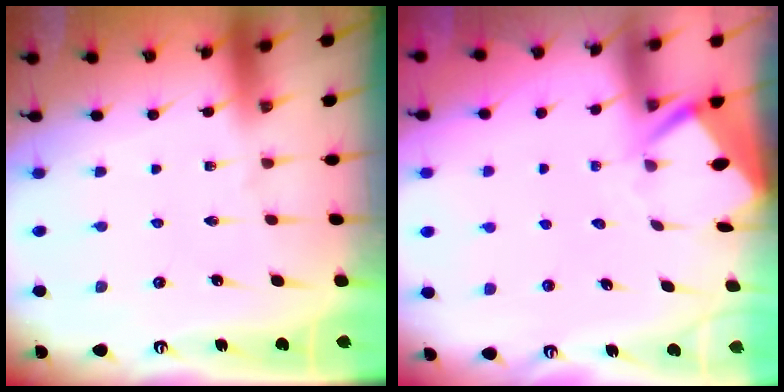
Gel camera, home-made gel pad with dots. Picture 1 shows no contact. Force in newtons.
{"total": 3.3, "press": 3.2, "slide": 0.3}